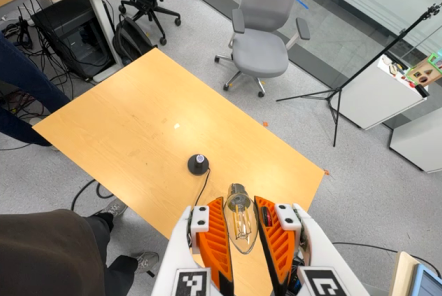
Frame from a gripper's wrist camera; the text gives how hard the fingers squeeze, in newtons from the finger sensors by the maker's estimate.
{"total": 10.5, "left": 10.1, "right": 11.0}